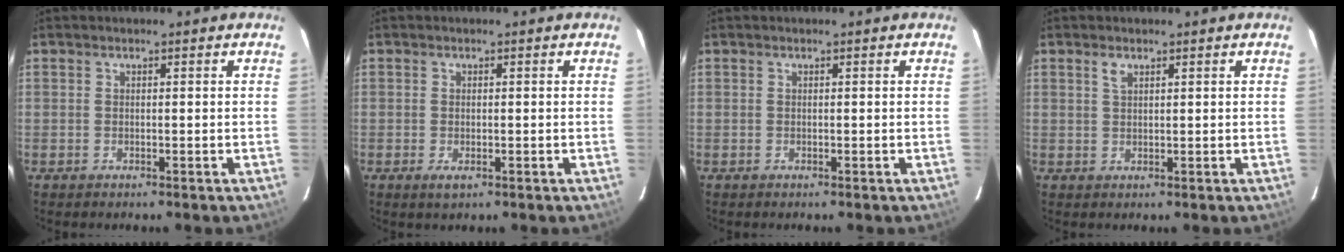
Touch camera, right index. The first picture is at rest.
{"total": 1.7, "force": [-0.6, 0.8, 1.4], "torque": [-0.025, -0.003, -0.007]}
{"total": 0.0}
{"total": 1.6, "force": [1.0, 0.7, 1.0], "torque": [-0.019, 0.003, 0.018]}